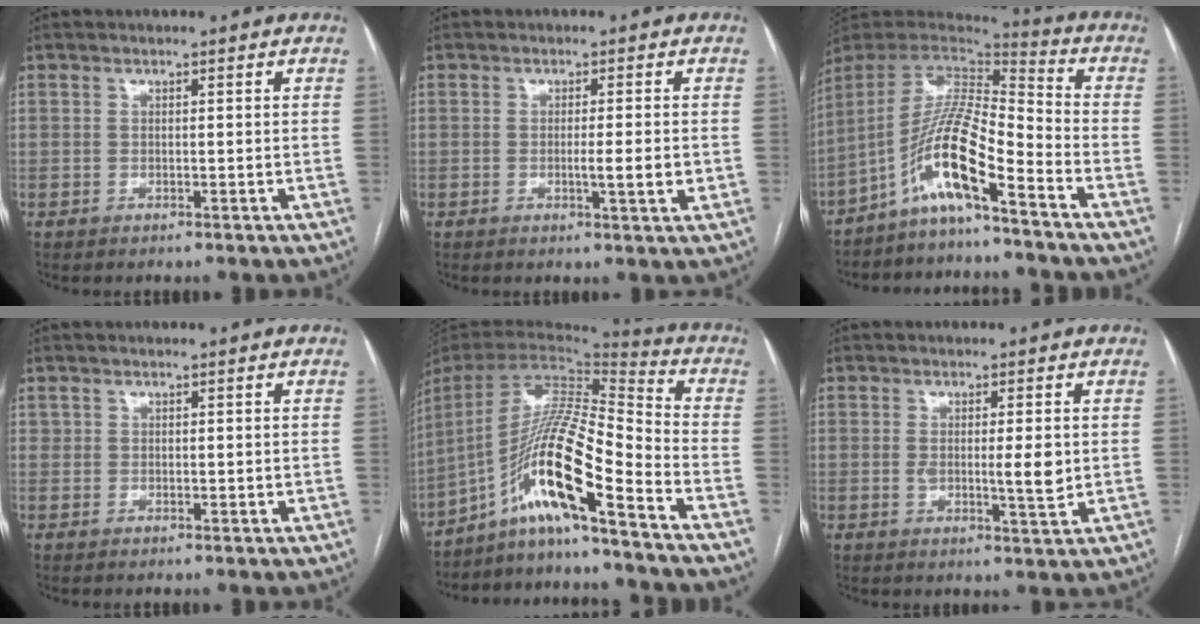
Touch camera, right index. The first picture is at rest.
{"total": 3.8, "force": [-0.6, 0.0, 3.8], "torque": [-0.061, -0.006, -0.009]}
{"total": 12.5, "force": [-7.4, 1.0, 10.1], "torque": [-0.195, 0.008, -0.140]}
{"total": 1.0, "force": [0.5, 0.7, 0.4], "torque": [-0.001, -0.001, 0.007]}
{"total": 16.0, "force": [-9.8, -0.2, 12.7], "torque": [-0.240, 0.012, -0.180]}
{"total": 4.9, "force": [0.2, 0.9, 4.8], "torque": [-0.078, -0.008, 0.001]}